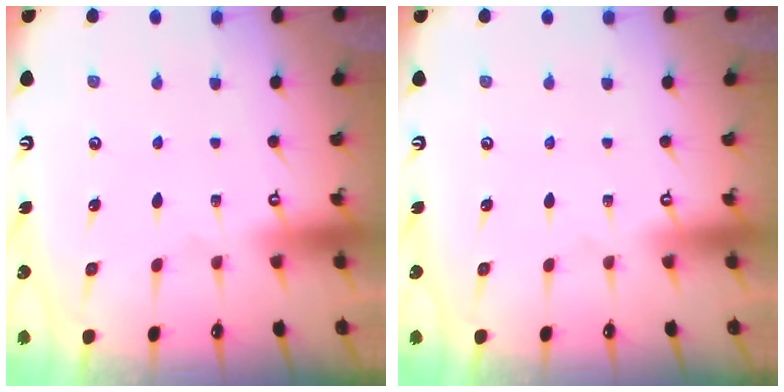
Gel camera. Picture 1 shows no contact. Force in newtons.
{"total": 0.0}